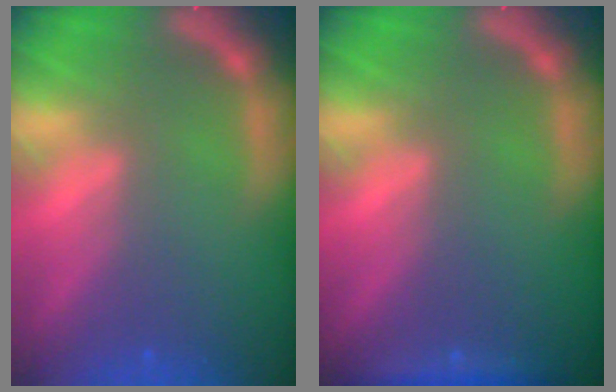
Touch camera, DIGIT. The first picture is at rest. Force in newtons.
{"total": 1.9}